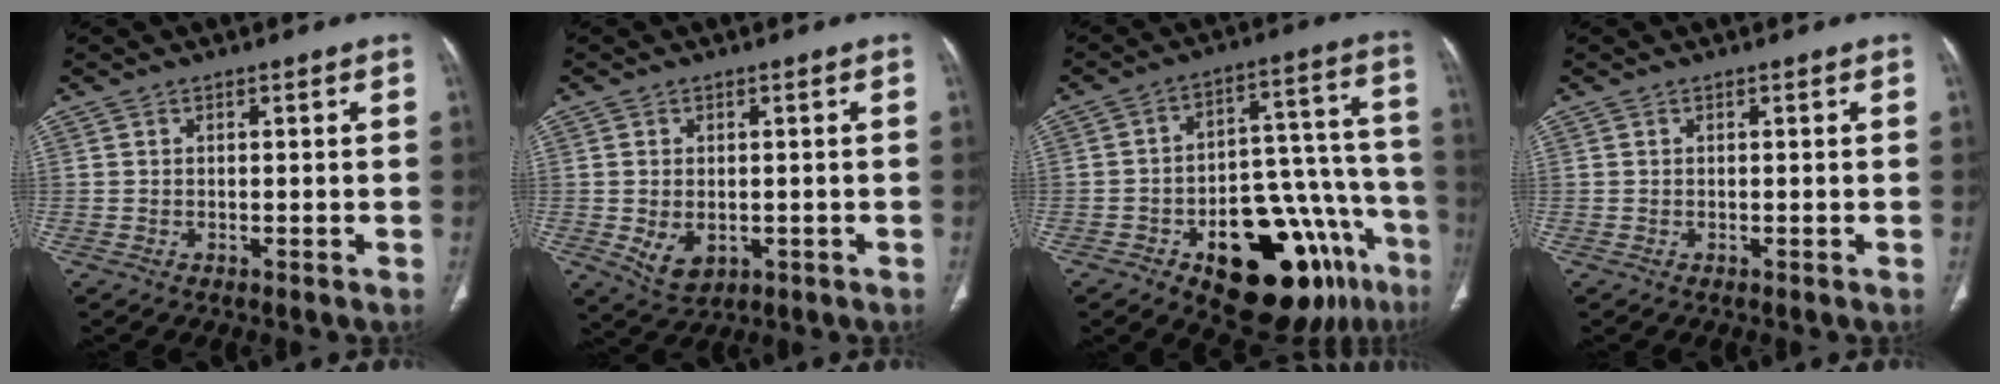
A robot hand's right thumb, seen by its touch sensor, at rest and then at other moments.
{"total": 5.3, "force": [-0.9, 3.7, 3.7], "torque": [-0.060, -0.006, 0.002]}
{"total": 24.5, "force": [-12.7, 10.8, 17.9], "torque": [-0.170, 0.089, -0.170]}
{"total": 0.0}